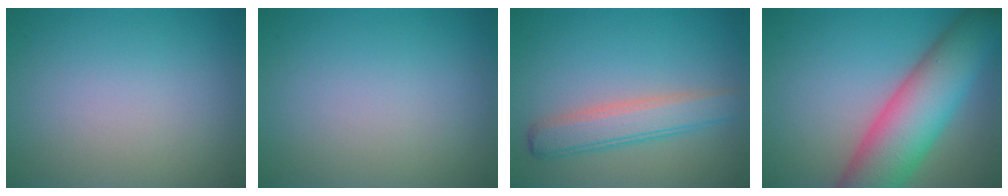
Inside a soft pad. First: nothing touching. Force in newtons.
{"total": 0.0}
{"total": 3.9, "press": 3.9, "slide": 0.3}
{"total": 10.3, "press": 10.3, "slide": 0.6}